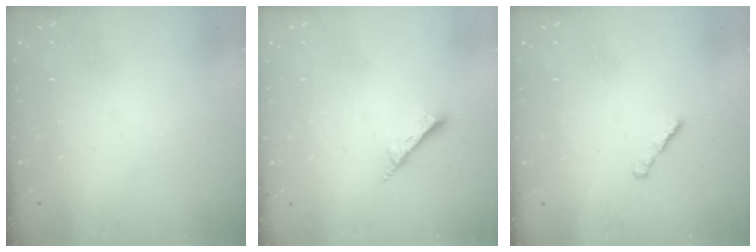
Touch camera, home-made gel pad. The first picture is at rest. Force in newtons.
{"total": 1.7, "press": 1.6, "slide": 0.1}
{"total": 1.6, "press": 1.5, "slide": 0.5}